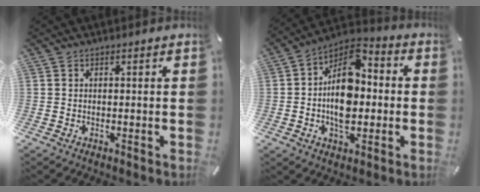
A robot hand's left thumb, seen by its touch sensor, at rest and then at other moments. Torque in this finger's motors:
{"motor_torque": [1.93, 3.08, 1.19, -0.78, 0.58]}